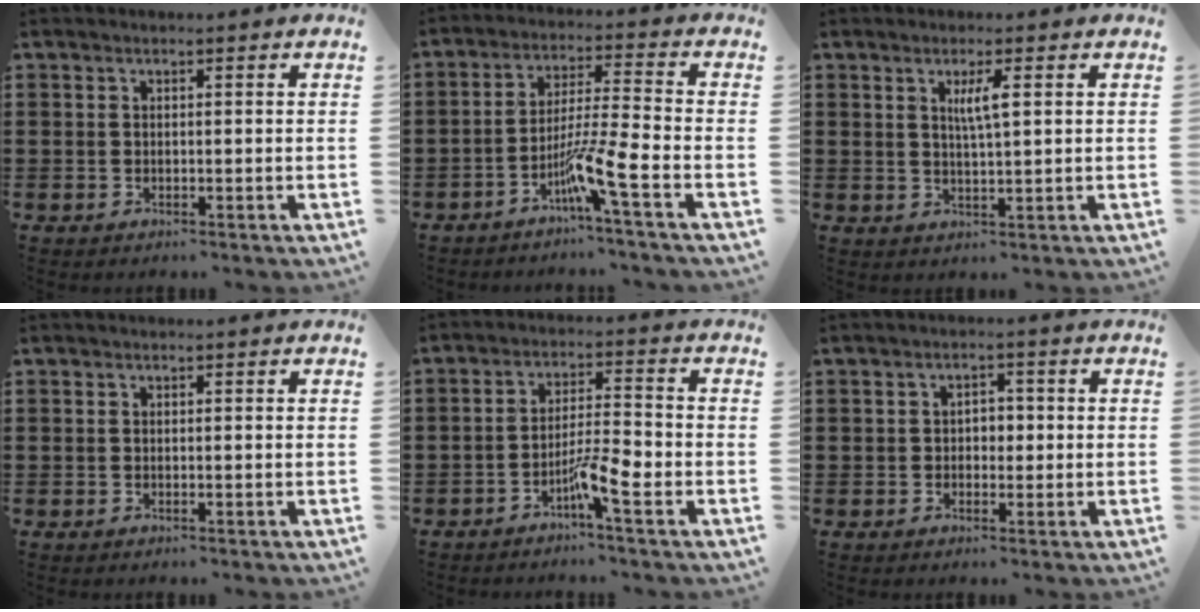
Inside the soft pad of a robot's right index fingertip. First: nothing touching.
{"total": 8.1, "force": [-4.7, -0.3, 6.6], "torque": [-0.129, -0.010, -0.089]}
{"total": 3.3, "force": [1.0, 0.4, 3.1], "torque": [-0.063, 0.003, 0.013]}
{"total": 0.0}
{"total": 6.0, "force": [-3.2, 0.7, 5.0], "torque": [-0.103, -0.006, -0.063]}
{"total": 2.2, "force": [-0.4, 1.6, 1.5], "torque": [-0.031, 0.007, -0.011]}